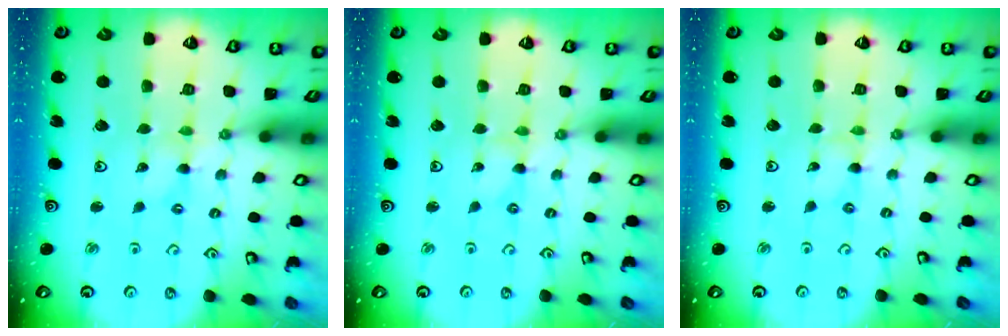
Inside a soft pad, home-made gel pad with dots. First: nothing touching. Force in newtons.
{"total": 0.0}
{"total": 0.0}